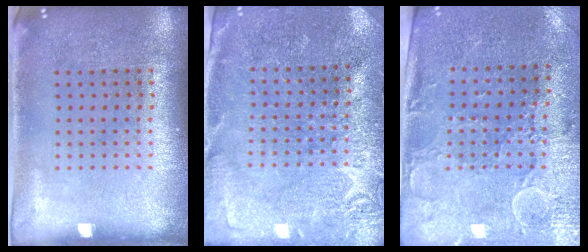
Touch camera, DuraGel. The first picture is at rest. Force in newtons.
{"total": 2.8, "press": 2.8, "slide": 0.1}
{"total": 2.9, "press": 2.6, "slide": 1.3}